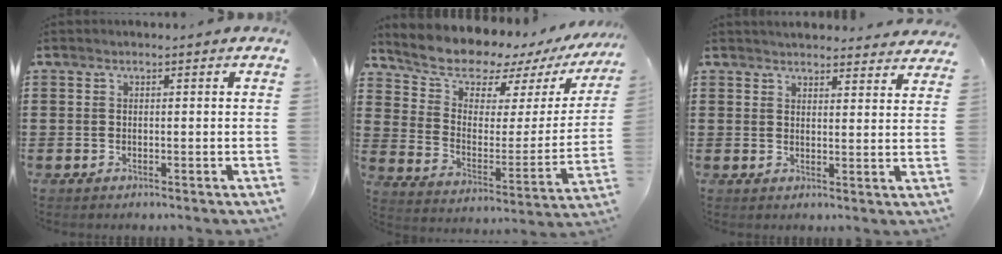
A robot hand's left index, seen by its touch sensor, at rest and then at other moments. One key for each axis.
{"total": 8.7, "fx": 8.0, "fy": 2.6, "fz": 2.0, "tx": -0.064, "ty": -0.065, "tz": 0.135}
{"total": 3.3, "fx": 3.3, "fy": 0.2, "fz": 0.2, "tx": -0.006, "ty": -0.016, "tz": 0.058}